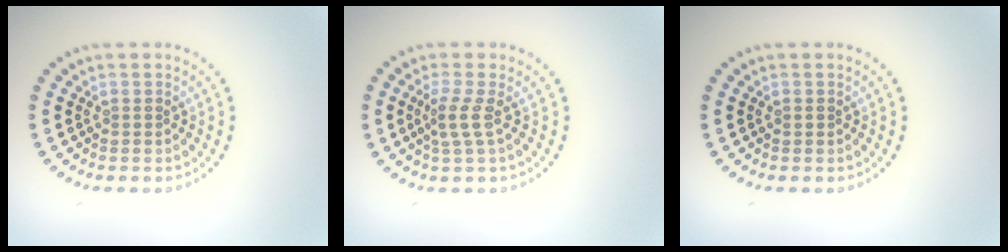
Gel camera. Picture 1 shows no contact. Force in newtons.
{"total": 2.1, "press": 1.5, "slide": 1.5}
{"total": 0.5, "press": 0.5, "slide": 0.2}